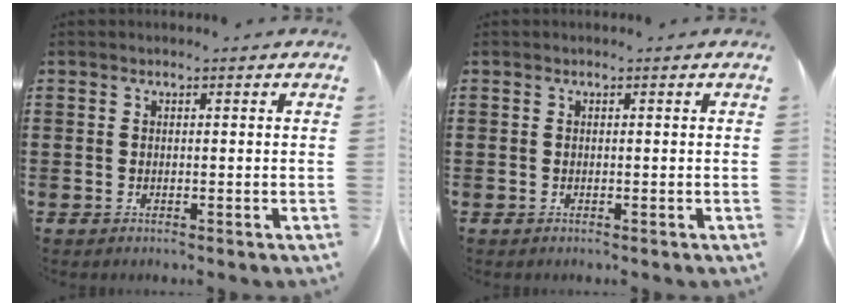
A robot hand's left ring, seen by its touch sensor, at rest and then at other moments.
{"total": 0.0}